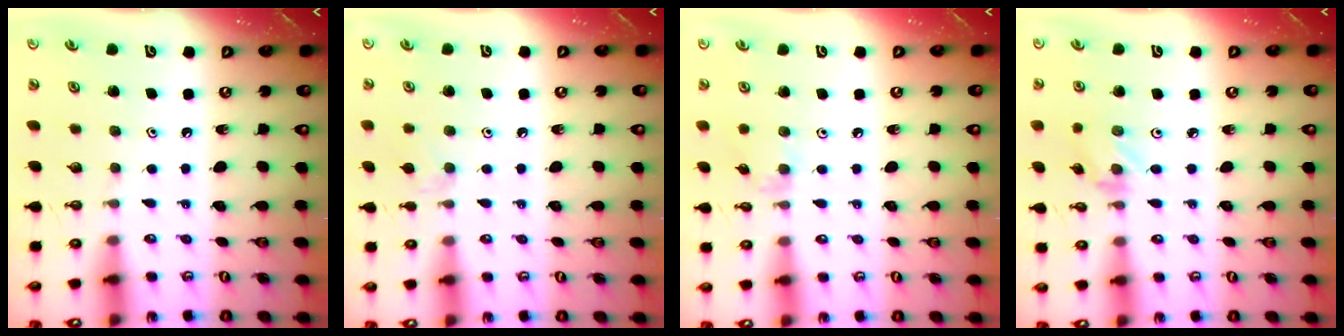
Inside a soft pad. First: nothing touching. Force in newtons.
{"total": 4.2, "press": 4.1, "slide": 0.6}
{"total": 3.3, "press": 3.3, "slide": 0.5}
{"total": 1.2, "press": 1.2, "slide": 0.2}